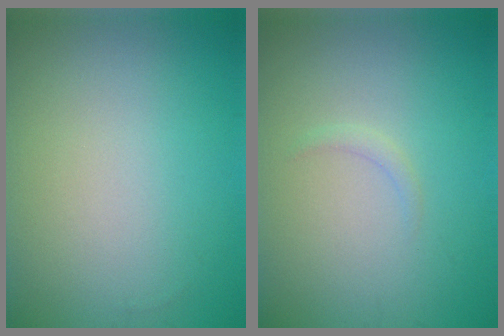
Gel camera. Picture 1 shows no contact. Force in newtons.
{"total": 0.7, "press": 0.7, "slide": 0.1}